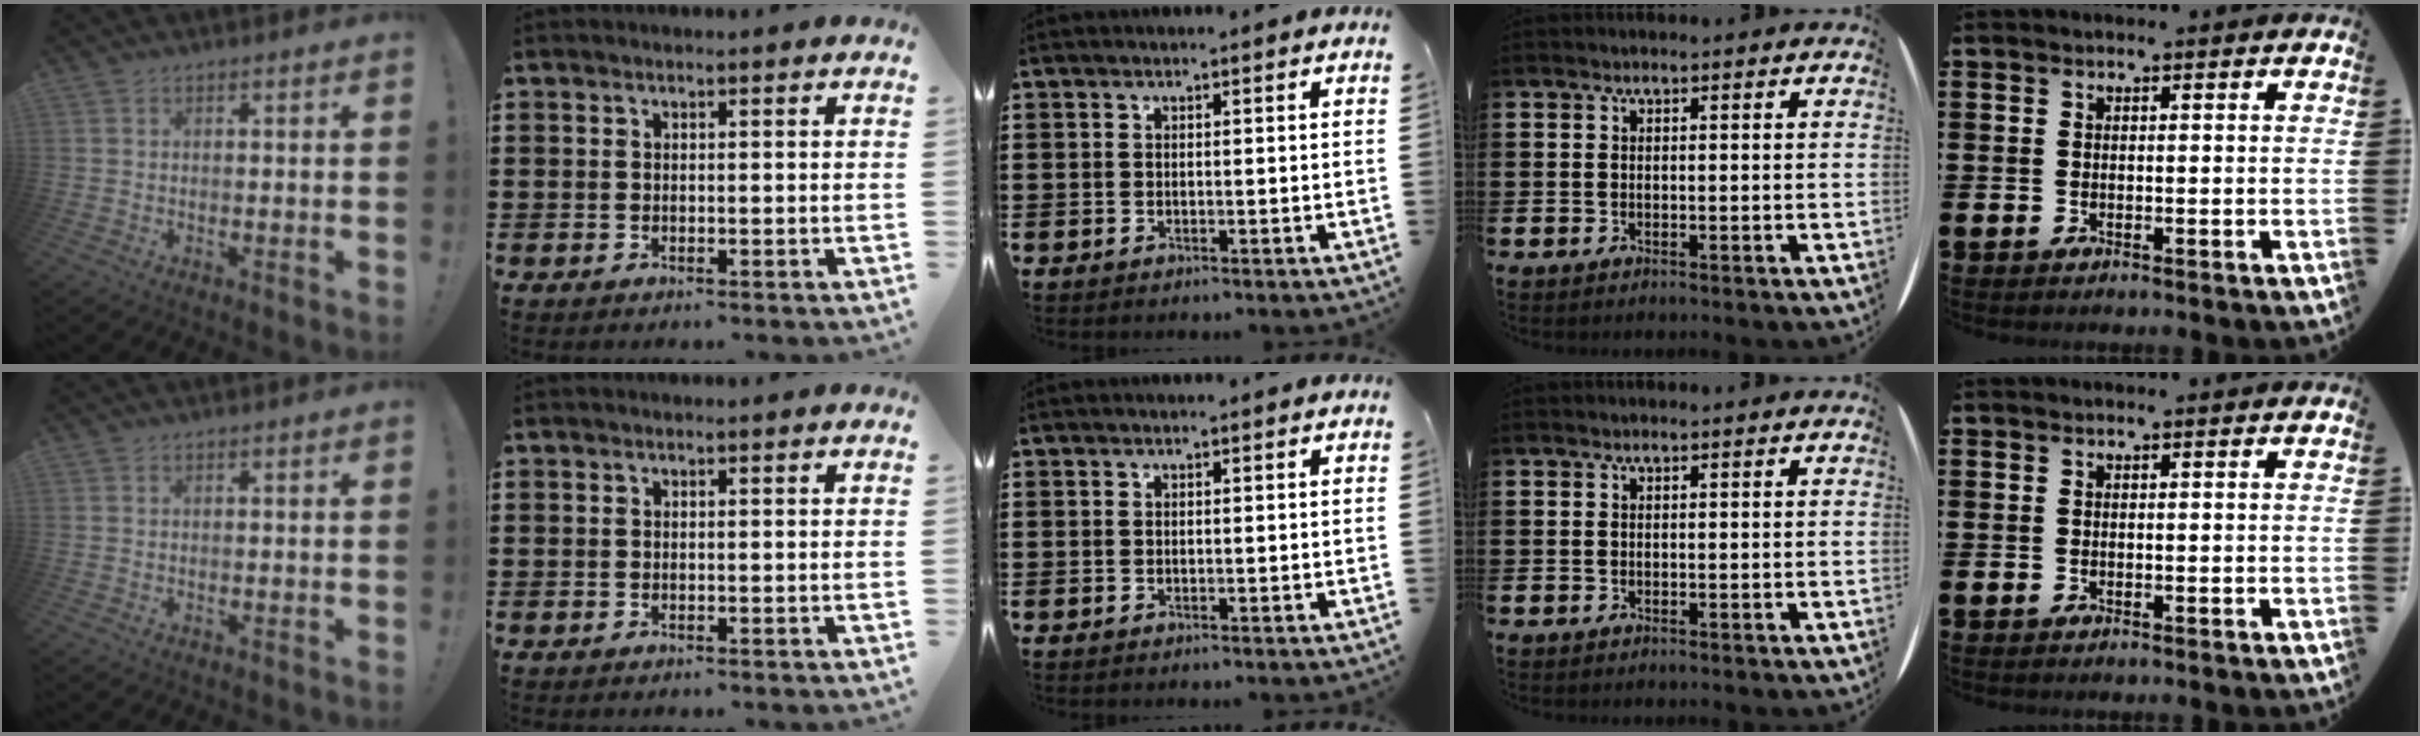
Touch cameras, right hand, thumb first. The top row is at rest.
{}